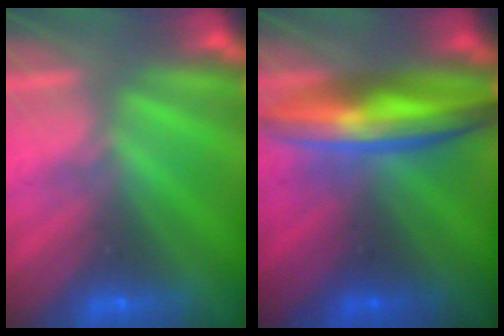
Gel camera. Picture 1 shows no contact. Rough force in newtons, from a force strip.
{"total": 7.4}